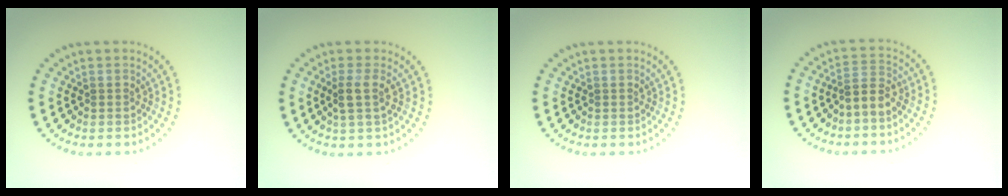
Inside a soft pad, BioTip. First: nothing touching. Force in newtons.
{"total": 2.0, "press": 1.6, "slide": 1.2}
{"total": 0.0}
{"total": 2.0, "press": 1.8, "slide": 1.0}